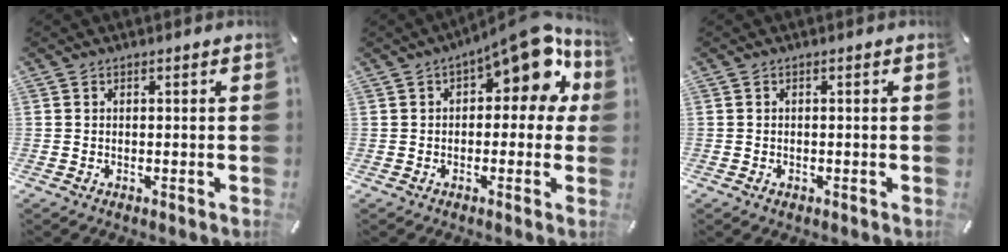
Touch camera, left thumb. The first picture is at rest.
{"total": 12.7, "force": [5.7, 5.7, 9.8], "torque": [-0.129, -0.038, 0.093]}
{"total": 0.7, "force": [-0.3, 0.5, 0.4], "torque": [-0.009, 0.001, -0.008]}